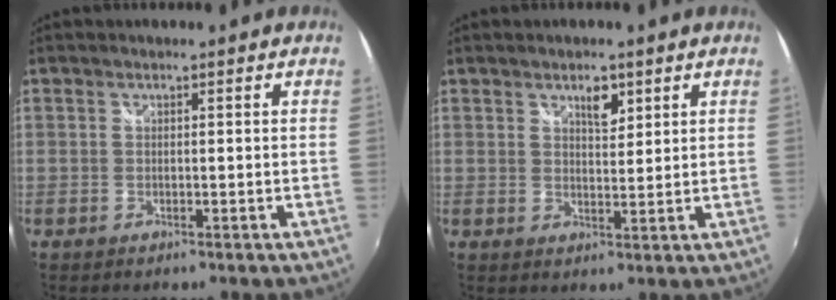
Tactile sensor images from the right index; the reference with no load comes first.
{"total": 3.4, "force": [2.2, 1.3, 2.3], "torque": [-0.034, 0.003, 0.036]}